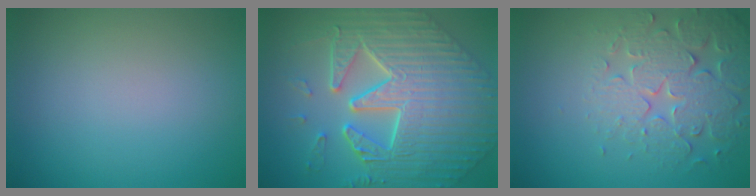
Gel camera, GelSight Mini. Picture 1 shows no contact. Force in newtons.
{"total": 9.8, "press": 7.4, "slide": 6.3}
{"total": 4.8, "press": 4.6, "slide": 1.5}